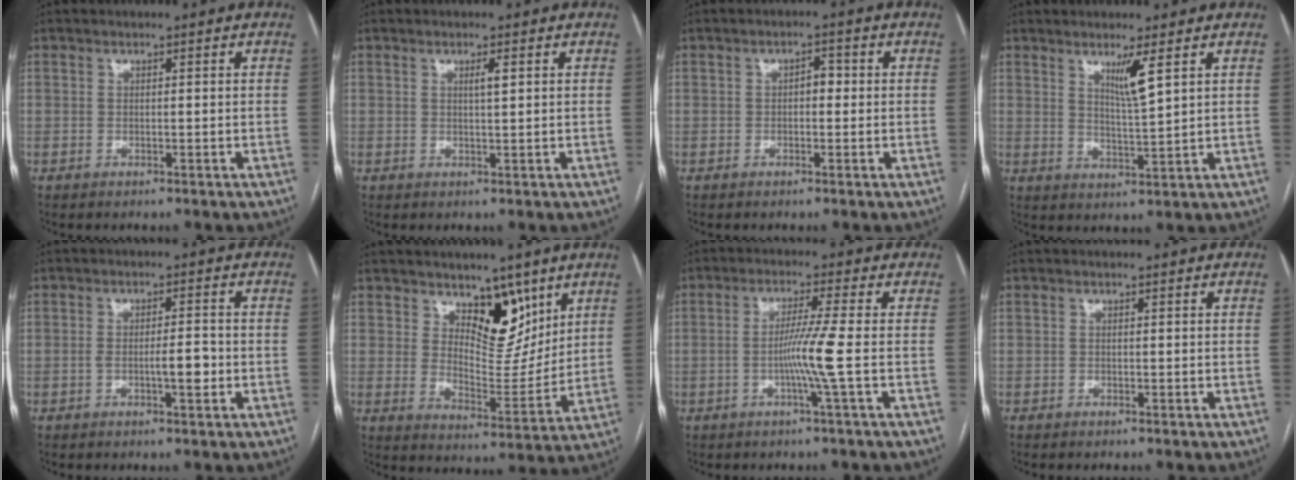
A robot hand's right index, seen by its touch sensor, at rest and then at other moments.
{"total": 1.5, "force": [0.6, 0.0, 1.3], "torque": [-0.023, -0.001, 0.009]}
{"total": 2.1, "force": [-0.1, 1.2, 1.7], "torque": [-0.022, 0.013, -0.003]}
{"total": 4.4, "force": [2.4, -0.4, 3.7], "torque": [-0.066, -0.017, 0.045]}
{"total": 3.7, "force": [-1.0, 0.6, 3.4], "torque": [-0.056, 0.002, -0.014]}
{"total": 9.4, "force": [6.0, 4.6, 5.5], "torque": [-0.072, -0.015, 0.106]}
{"total": 5.8, "force": [-1.3, -1.7, 5.3], "torque": [-0.101, -0.006, -0.026]}
{"total": 0.0}